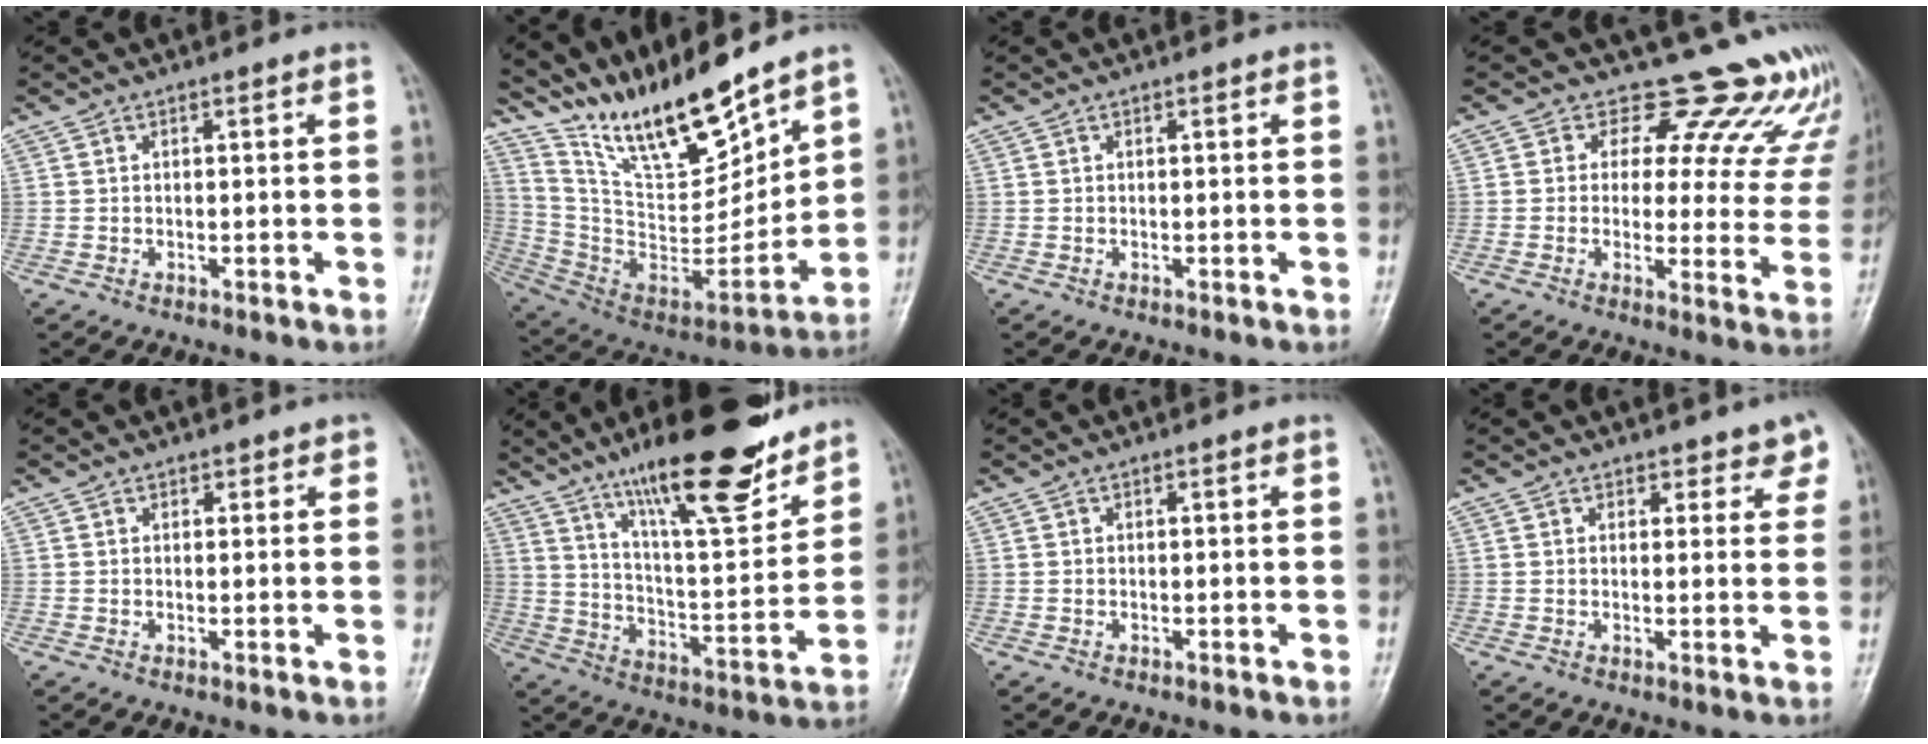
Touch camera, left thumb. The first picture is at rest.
{"total": 19.5, "force": [16.0, 4.6, 10.0], "torque": [-0.136, -0.097, 0.305]}
{"total": 0.0}
{"total": 16.5, "force": [14.6, 6.8, 3.8], "torque": [0.012, -0.107, 0.138]}
{"total": 1.5, "force": [1.1, 1.0, 0.3], "torque": [0.015, -0.005, 0.009]}
{"total": 22.3, "force": [15.6, 5.2, 15.0], "torque": [-0.205, -0.076, 0.256]}
{"total": 0.0}
{"total": 4.2, "force": [3.3, 2.2, 1.2], "torque": [0.026, -0.017, 0.037]}